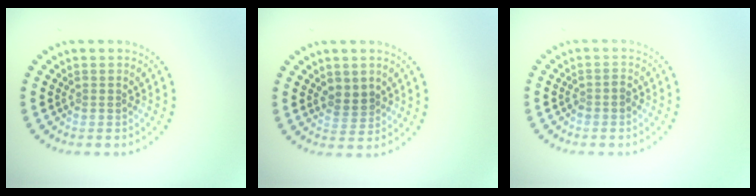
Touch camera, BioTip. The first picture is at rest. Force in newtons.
{"total": 2.0, "press": 1.9, "slide": 0.6}
{"total": 0.9, "press": 0.8, "slide": 0.4}